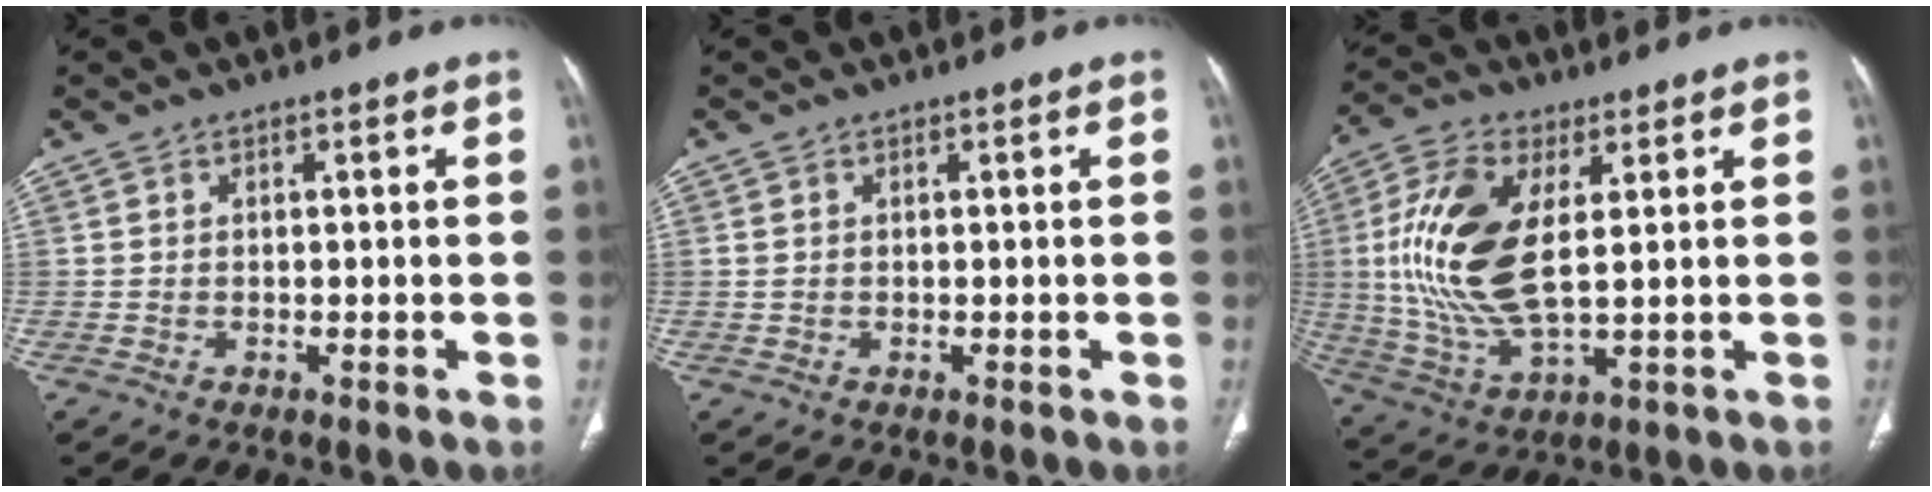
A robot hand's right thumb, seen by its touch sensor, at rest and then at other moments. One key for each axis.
{"total": 0.9, "fx": 0.2, "fy": 0.7, "fz": 0.5, "tx": -0.013, "ty": 0.003, "tz": 0.007}
{"total": 17.0, "fx": 2.8, "fy": 7.7, "fz": 14.9, "tx": -0.318, "ty": -0.010, "tz": 0.058}